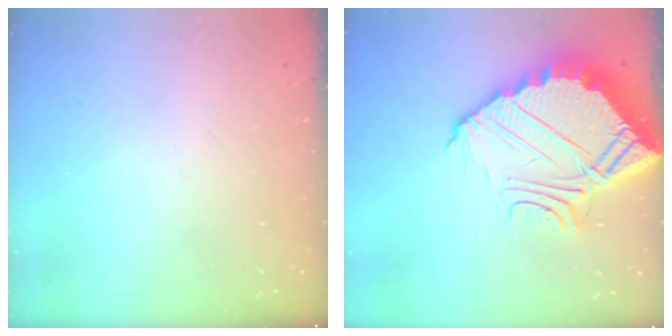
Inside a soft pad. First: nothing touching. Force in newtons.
{"total": 12.9, "press": 12.9, "slide": 0.9}